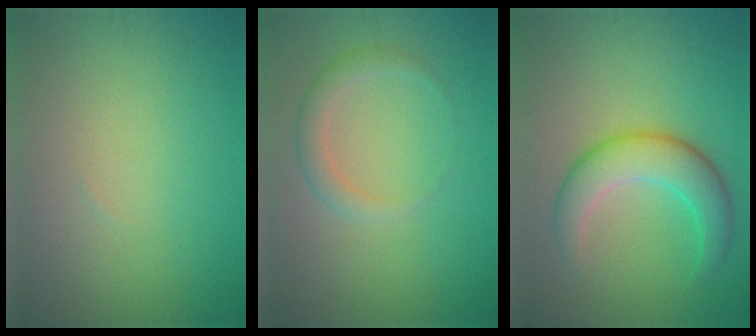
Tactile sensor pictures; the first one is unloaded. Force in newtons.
{"total": 2.1, "press": 2.1, "slide": 0.1}
{"total": 5.1, "press": 5.1, "slide": 0.1}